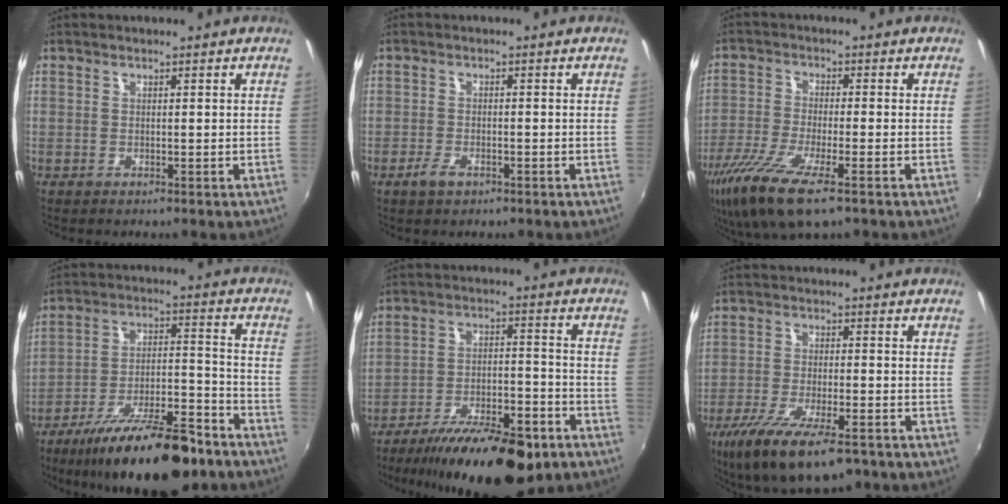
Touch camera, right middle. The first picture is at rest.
{"total": 3.0, "force": [-1.9, 1.2, 1.9], "torque": [-0.045, -0.003, -0.037]}
{"total": 12.8, "force": [-7.8, 3.0, 9.7], "torque": [-0.213, -0.042, -0.150]}
{"total": 21.6, "force": [-15.7, 6.3, 13.4], "torque": [-0.231, -0.018, -0.238]}
{"total": 21.1, "force": [-15.1, 6.7, 13.1], "torque": [-0.226, -0.028, -0.222]}
{"total": 15.4, "force": [-10.2, 4.8, 10.5], "torque": [-0.213, -0.044, -0.172]}